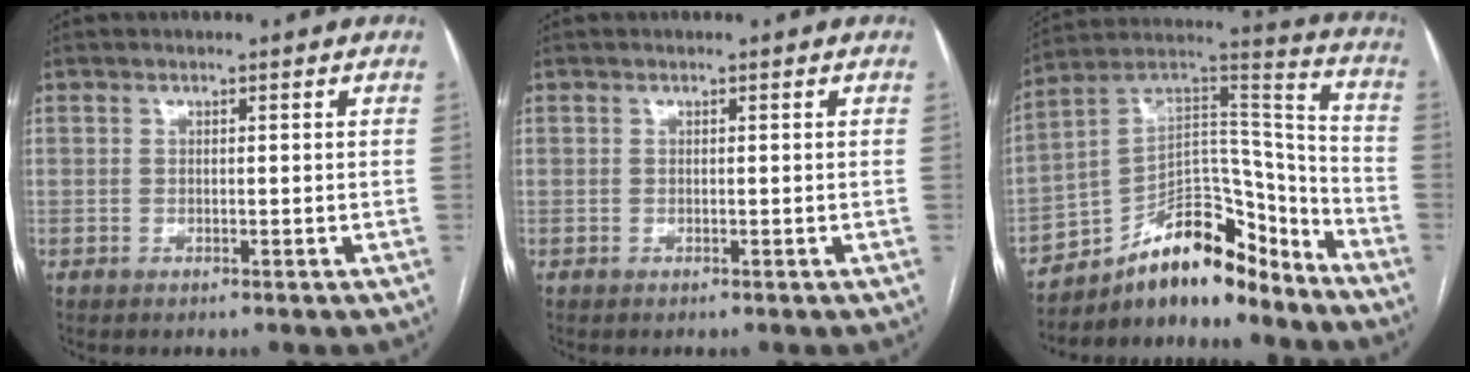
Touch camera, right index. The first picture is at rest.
{"total": 0.0}
{"total": 16.8, "force": [-12.9, 6.2, 8.8], "torque": [-0.135, 0.061, -0.214]}